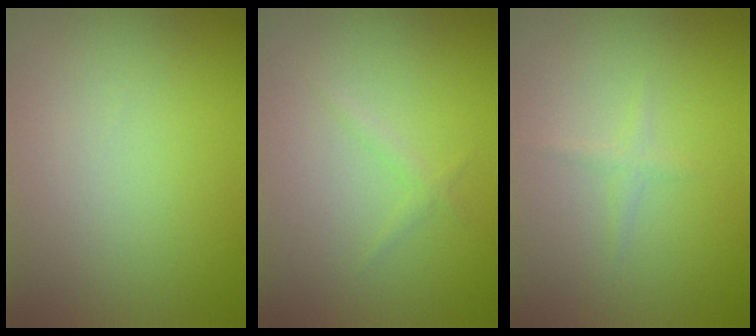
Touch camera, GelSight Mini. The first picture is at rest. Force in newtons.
{"total": 0.8, "press": 0.8, "slide": 0.1}
{"total": 0.8, "press": 0.8, "slide": 0.1}